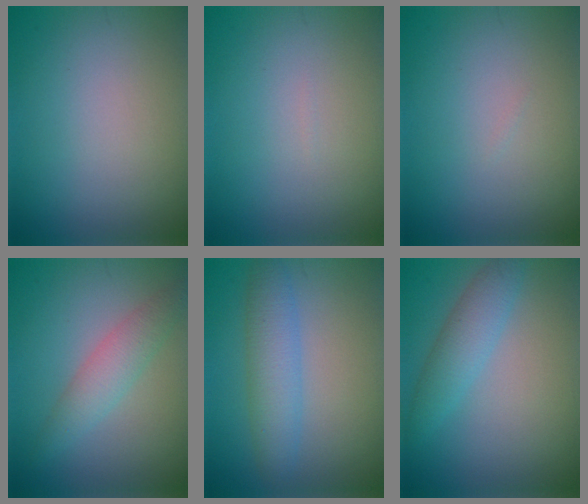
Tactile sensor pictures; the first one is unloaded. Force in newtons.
{"total": 0.0}
{"total": 0.0}
{"total": 2.9, "press": 2.9, "slide": 0.1}
{"total": 3.7, "press": 3.7, "slide": 0.1}
{"total": 3.0, "press": 3.0, "slide": 0.1}